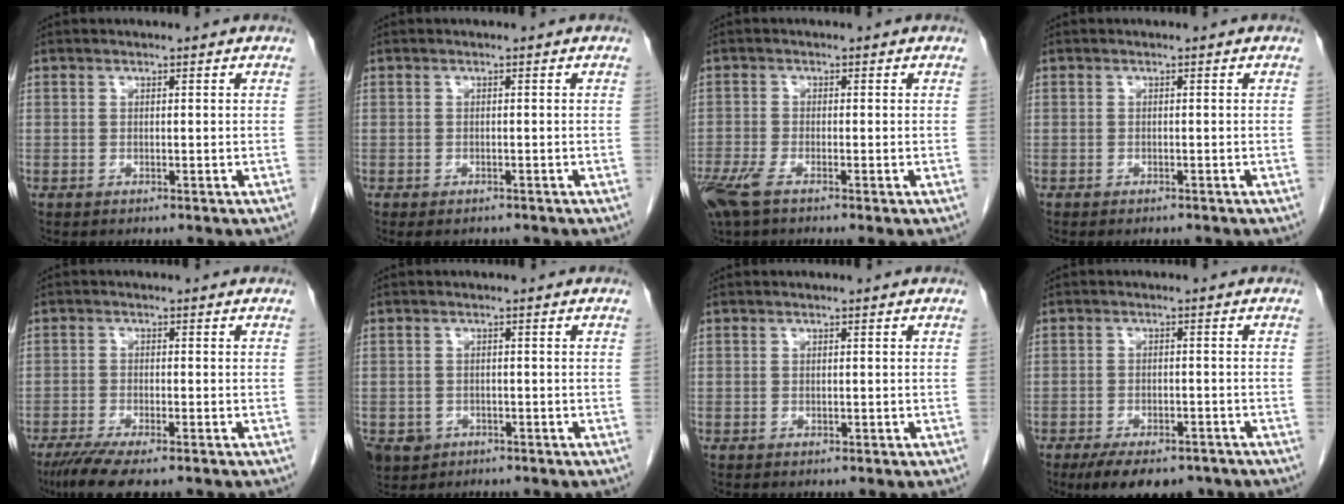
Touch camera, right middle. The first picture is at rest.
{"total": 2.6, "force": [-2.2, 0.9, 1.0], "torque": [-0.010, -0.005, -0.025]}
{"total": 5.0, "force": [-3.2, 0.8, 3.7], "torque": [-0.074, -0.015, -0.062]}
{"total": 1.8, "force": [-1.6, 0.3, 0.7], "torque": [-0.012, -0.004, -0.018]}
{"total": 6.9, "force": [-5.1, 1.0, 4.6], "torque": [-0.077, -0.016, -0.083]}
{"total": 5.4, "force": [-2.7, 4.4, 1.4], "torque": [-0.032, 0.001, -0.038]}
{"total": 0.0}
{"total": 10.3, "force": [-7.8, 4.1, 5.4], "torque": [-0.074, -0.004, -0.113]}